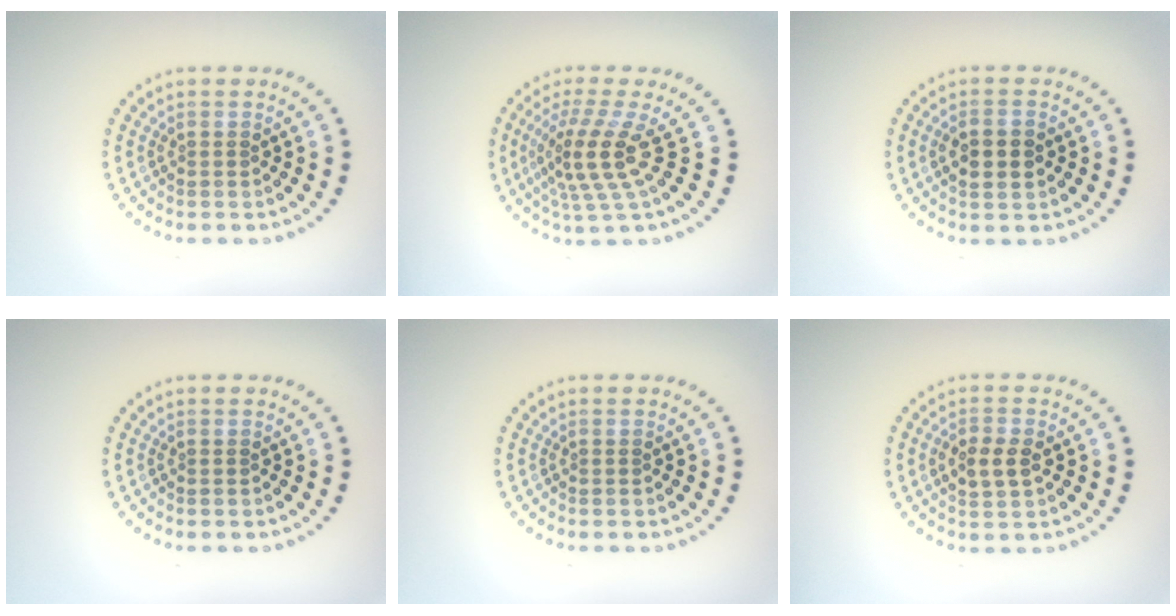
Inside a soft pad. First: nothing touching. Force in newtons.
{"total": 4.5, "press": 3.2, "slide": 3.1}
{"total": 2.6, "press": 2.6, "slide": 0.1}
{"total": 0.0}
{"total": 0.0}
{"total": 2.7, "press": 2.7, "slide": 0.2}